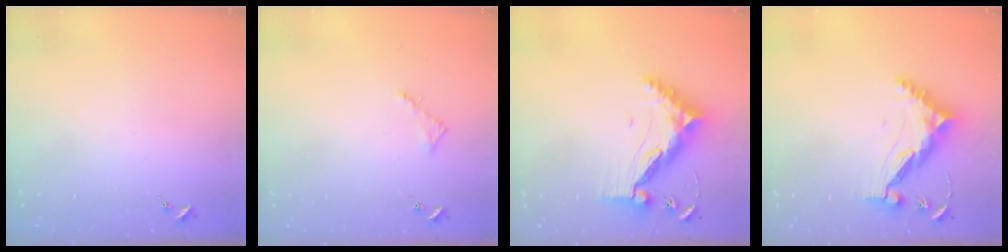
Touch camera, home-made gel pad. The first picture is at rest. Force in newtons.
{"total": 2.8, "press": 2.7, "slide": 0.3}
{"total": 13.4, "press": 13.3, "slide": 1.4}
{"total": 10.3, "press": 10.2, "slide": 1.0}